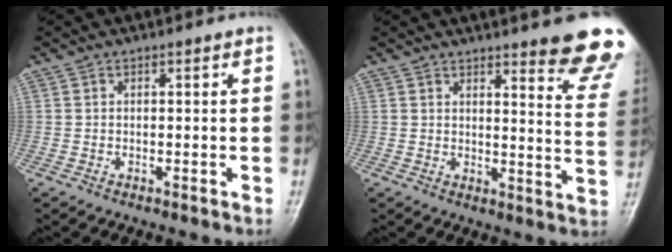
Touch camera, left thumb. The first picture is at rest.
{"total": 13.8, "force": [10.3, 2.0, 8.9], "torque": [-0.074, -0.068, 0.112]}